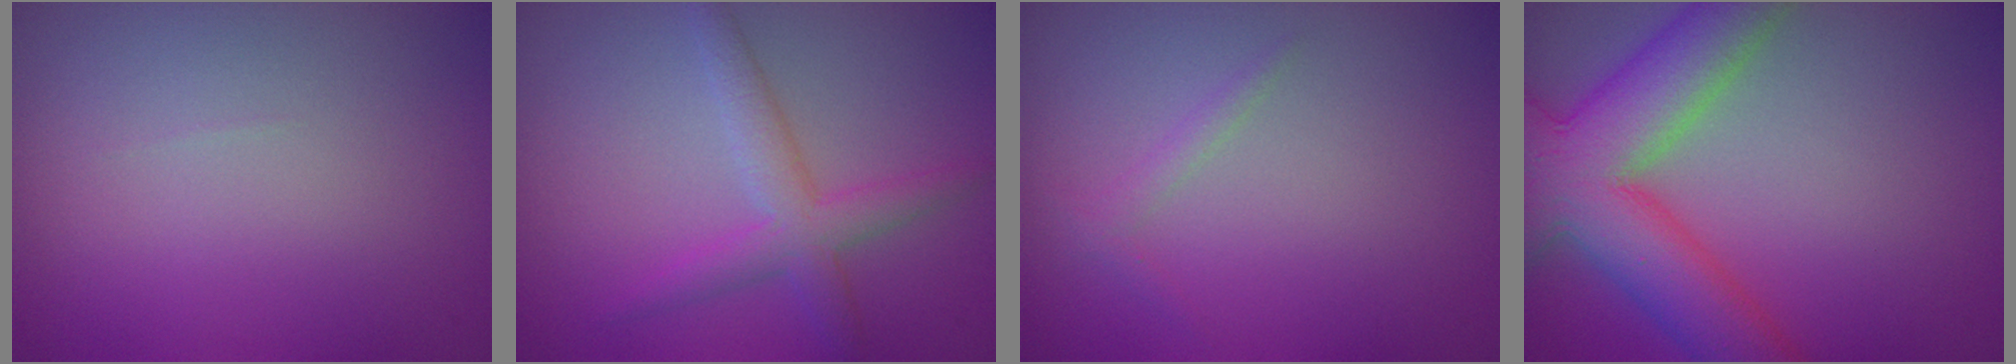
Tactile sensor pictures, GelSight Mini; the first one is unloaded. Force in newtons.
{"total": 3.2, "press": 3.2, "slide": 0.1}
{"total": 0.9, "press": 0.9, "slide": 0.0}
{"total": 9.6, "press": 9.6, "slide": 0.4}